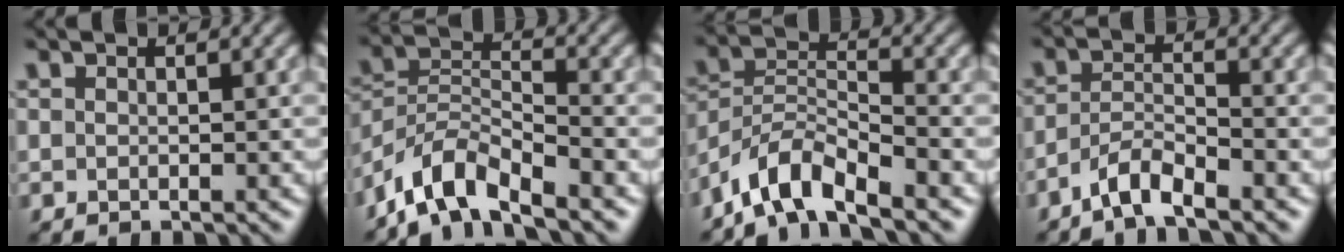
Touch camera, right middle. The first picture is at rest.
{"total": 6.2, "force": [-5.0, 1.8, 3.2], "torque": [-0.053, 0.001, -0.102]}
{"total": 5.6, "force": [-4.5, 1.5, 2.9], "torque": [-0.049, 0.002, -0.094]}
{"total": 3.3, "force": [-2.6, 0.6, 1.9], "torque": [-0.035, 0.007, -0.057]}